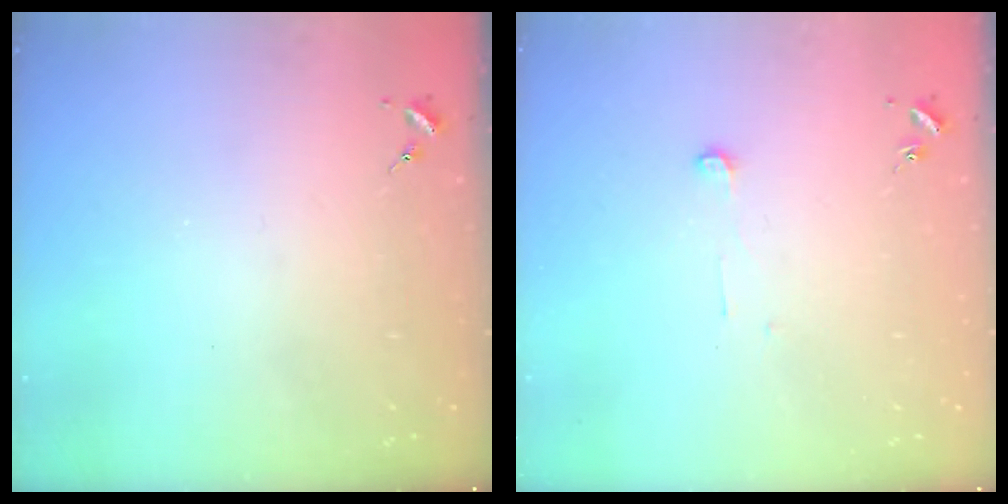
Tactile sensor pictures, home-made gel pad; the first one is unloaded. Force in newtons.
{"total": 3.4, "press": 3.3, "slide": 0.3}